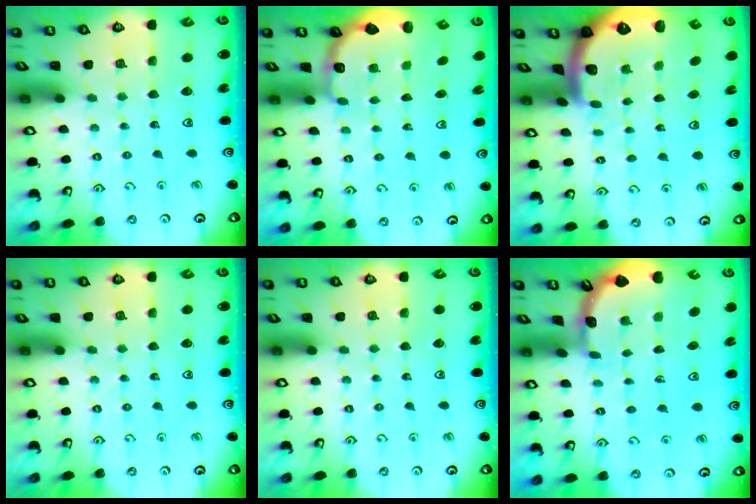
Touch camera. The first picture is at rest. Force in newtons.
{"total": 2.8, "press": 2.1, "slide": 1.8}
{"total": 2.8, "press": 2.7, "slide": 0.6}
{"total": 0.0}
{"total": 0.0}
{"total": 1.6, "press": 1.6, "slide": 0.1}